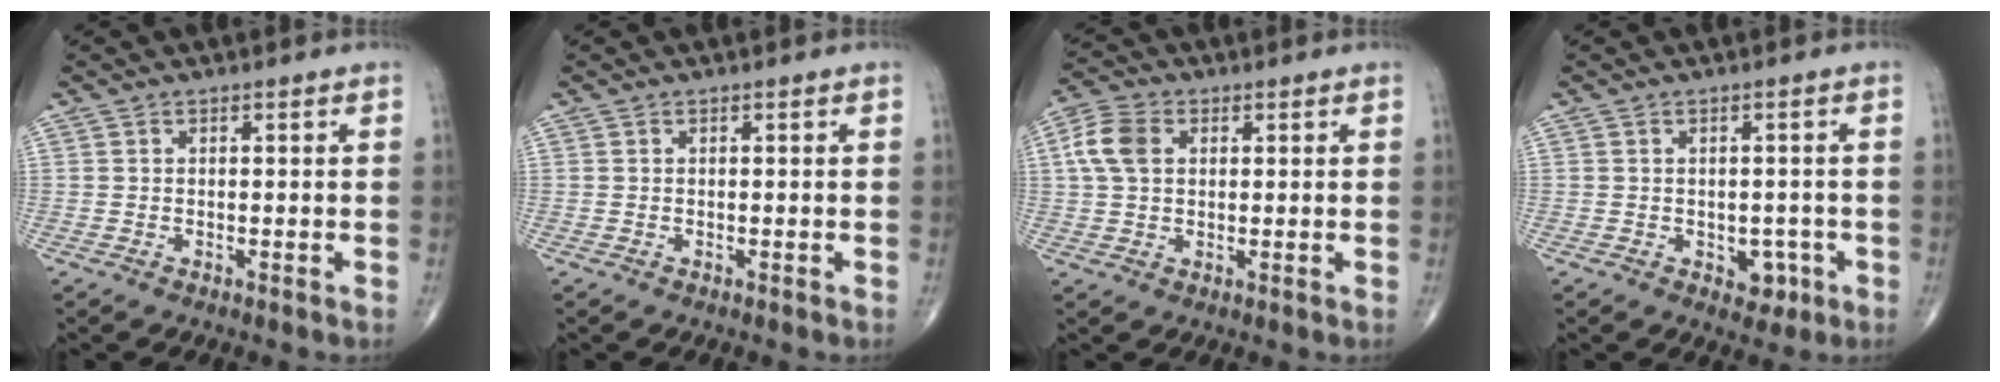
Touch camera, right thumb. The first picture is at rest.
{"total": 0.0}
{"total": 7.0, "force": [1.6, 4.8, 4.8], "torque": [-0.101, 0.013, 0.027]}
{"total": 3.8, "force": [-1.3, 2.7, 2.2], "torque": [-0.001, 0.006, -0.014]}